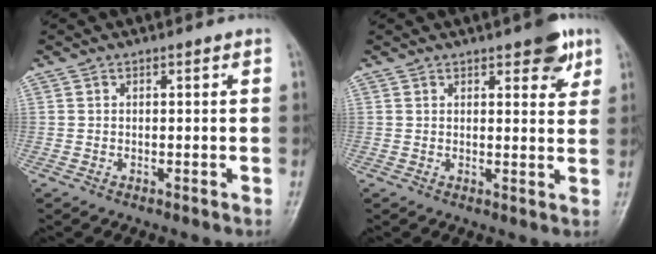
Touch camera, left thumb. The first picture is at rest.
{"total": 6.1, "force": [3.5, 2.4, 4.3], "torque": [-0.035, -0.015, 0.039]}